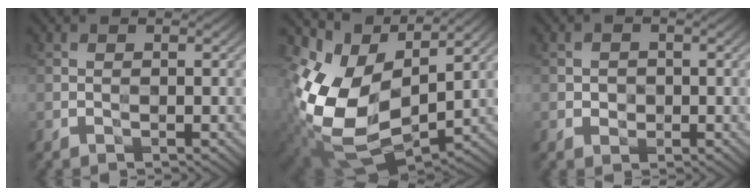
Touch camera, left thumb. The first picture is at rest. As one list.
[{"total": 14.4, "force": [2.2, 9.6, 10.6], "torque": [-0.250, -0.021, 0.052]}, {"total": 1.5, "force": [-0.2, 1.4, 0.5], "torque": [-0.009, -0.005, -0.007]}]